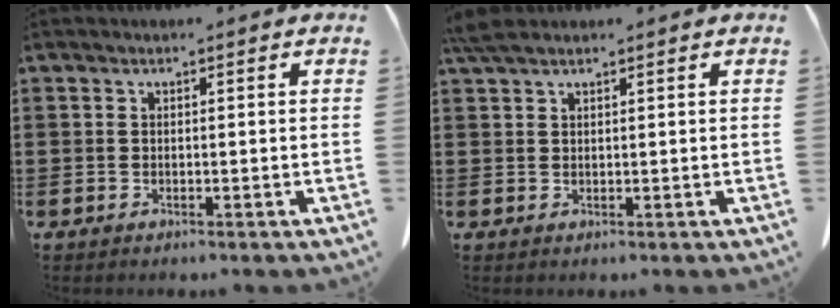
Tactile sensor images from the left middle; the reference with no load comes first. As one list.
[{"total": 2.5, "force": [1.9, 0.6, 1.5], "torque": [-0.034, 0.004, 0.035]}]